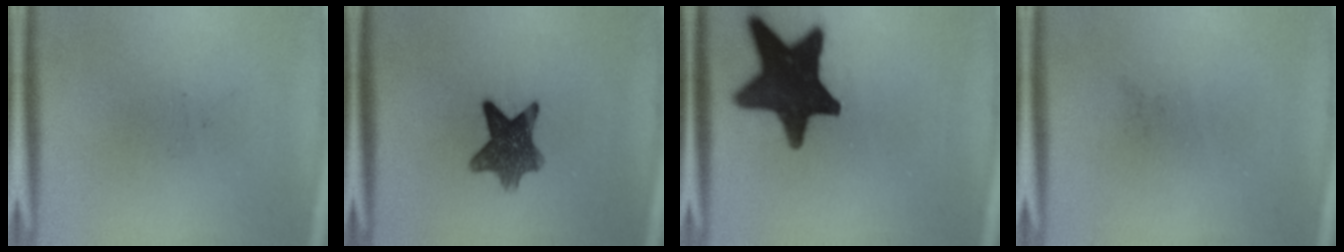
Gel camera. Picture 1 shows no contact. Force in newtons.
{"total": 8.9}
{"total": 18.5}
{"total": 0.0}